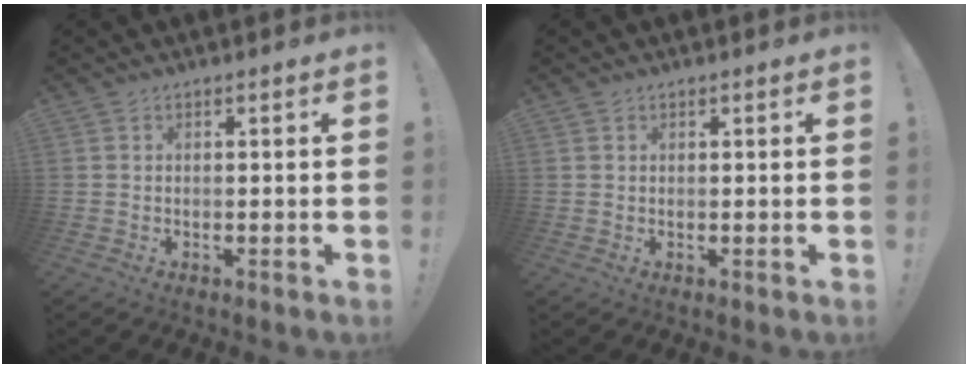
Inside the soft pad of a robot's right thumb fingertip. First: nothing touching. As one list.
[{"total": 0.8, "force": [0.5, 0.5, 0.1], "torque": [0.003, -0.001, 0.010]}]